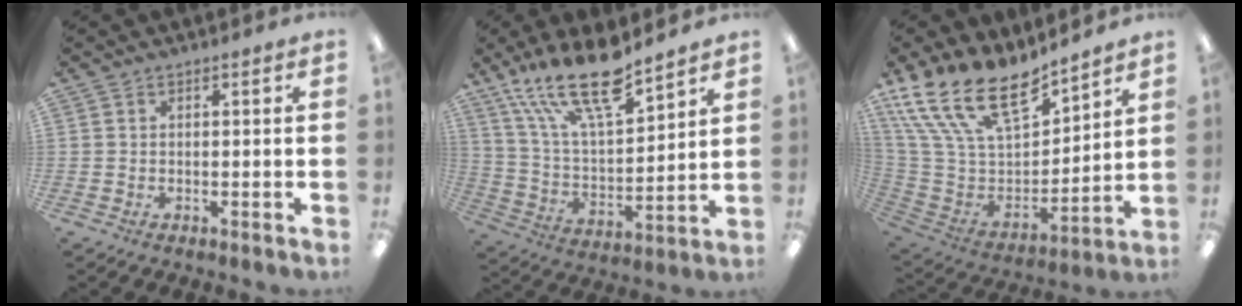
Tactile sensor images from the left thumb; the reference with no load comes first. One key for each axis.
{"total": 19.7, "fx": 14.5, "fy": 6.3, "fz": 11.8, "tx": -0.236, "ty": -0.080, "tz": 0.251}
{"total": 20.6, "fx": 14.4, "fy": 9.6, "fz": 11.2, "tx": -0.233, "ty": -0.102, "tz": 0.261}